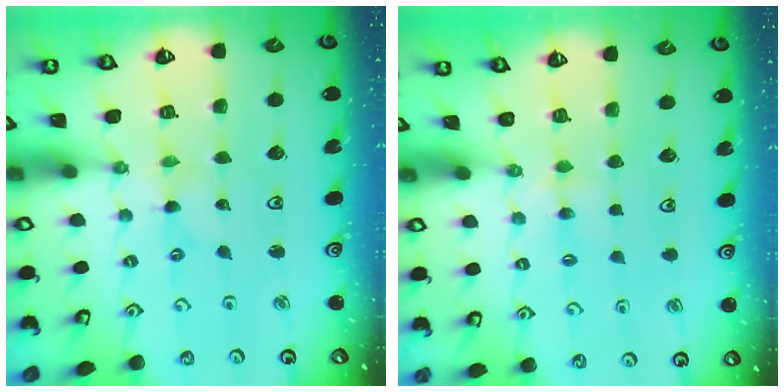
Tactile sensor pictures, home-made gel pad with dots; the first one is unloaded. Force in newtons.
{"total": 3.1, "press": 3.1, "slide": 0.4}